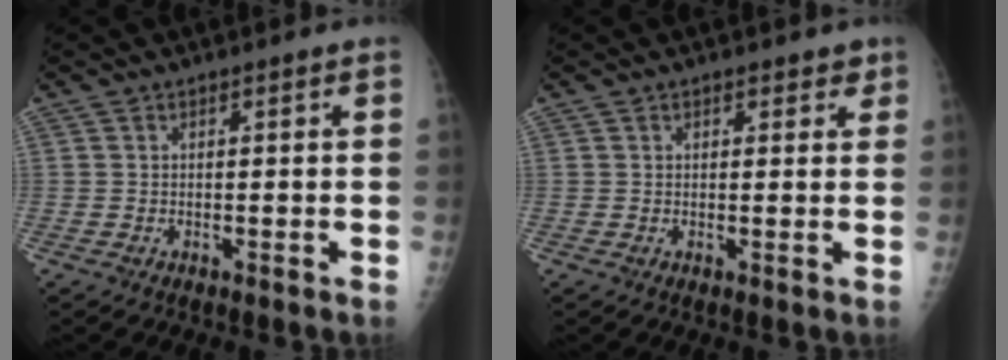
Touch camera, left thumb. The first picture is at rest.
{"total": 2.1, "force": [1.4, 1.3, 0.8], "torque": [0.011, -0.005, 0.013]}